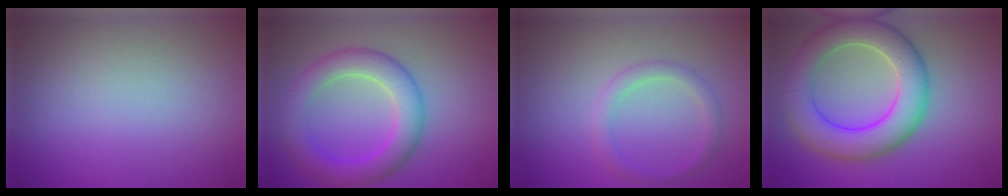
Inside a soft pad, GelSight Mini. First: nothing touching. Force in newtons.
{"total": 5.2, "press": 5.2, "slide": 0.2}
{"total": 1.9, "press": 1.8, "slide": 0.1}
{"total": 7.7, "press": 7.7, "slide": 0.2}